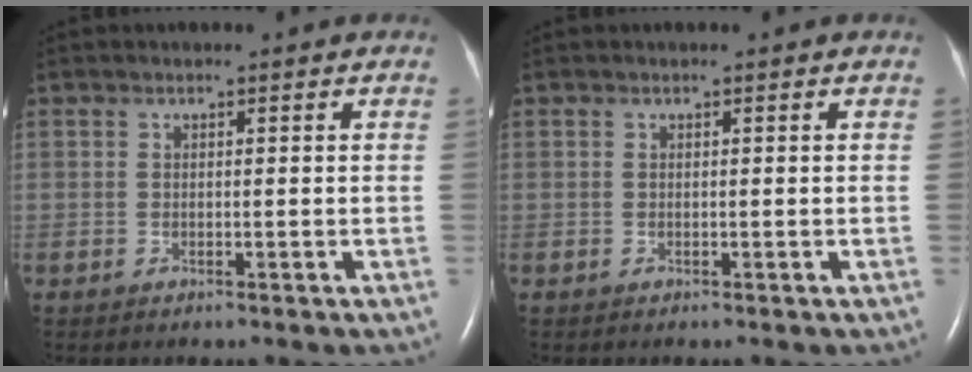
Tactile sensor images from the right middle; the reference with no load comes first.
{"total": 0.0}